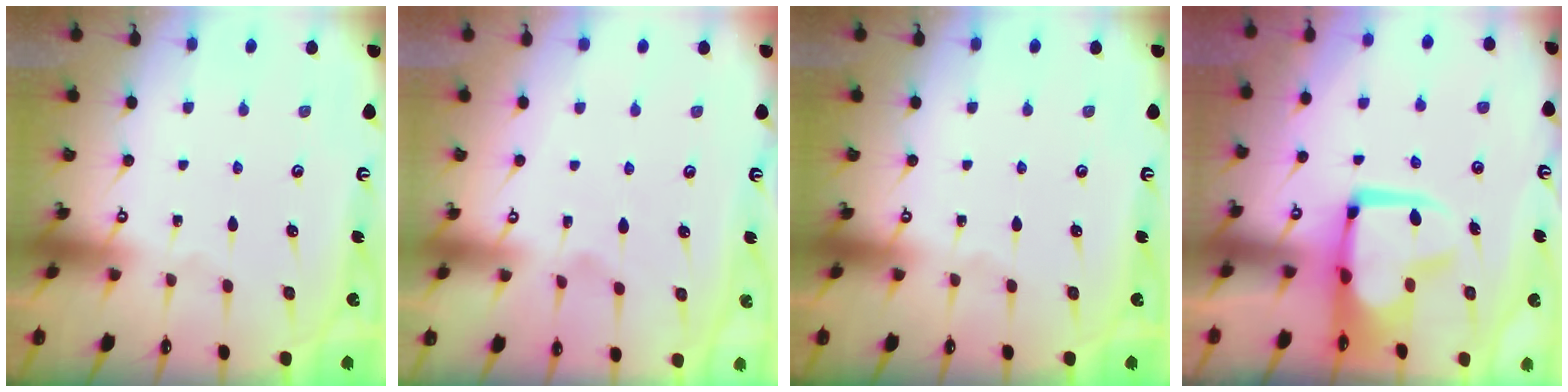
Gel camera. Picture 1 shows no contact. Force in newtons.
{"total": 1.1, "press": 0.0, "slide": 1.1}
{"total": 0.0}
{"total": 12.4, "press": 12.2, "slide": 1.7}